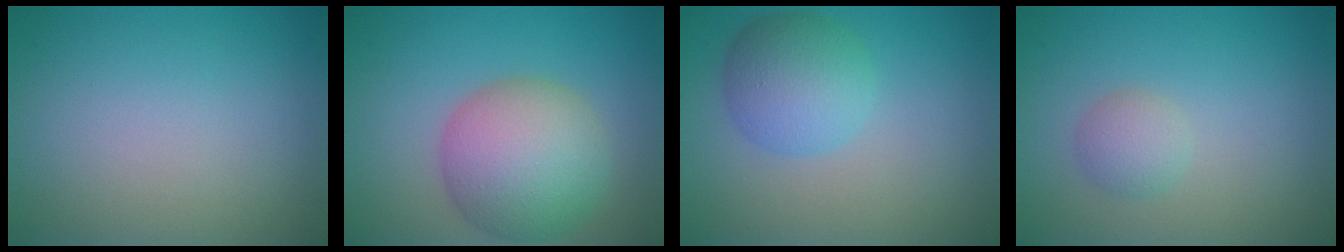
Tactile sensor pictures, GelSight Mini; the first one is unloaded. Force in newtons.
{"total": 8.0, "press": 8.0, "slide": 0.4}
{"total": 4.6, "press": 4.6, "slide": 0.1}
{"total": 1.8, "press": 1.8, "slide": 0.0}